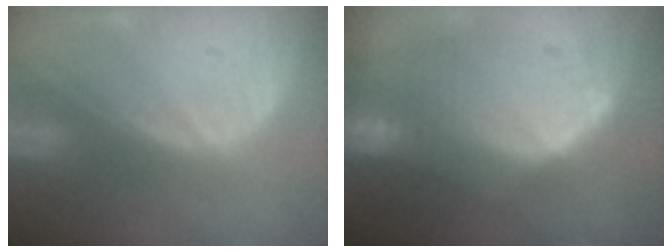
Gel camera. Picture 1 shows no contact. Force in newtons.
{"total": 9.7, "press": 9.0, "slide": 3.6}